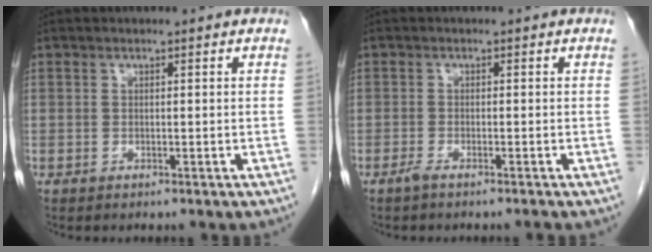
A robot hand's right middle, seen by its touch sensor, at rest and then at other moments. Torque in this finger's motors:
{"motor_torque": [-0.35, 0.01, 0.02, -0.01]}